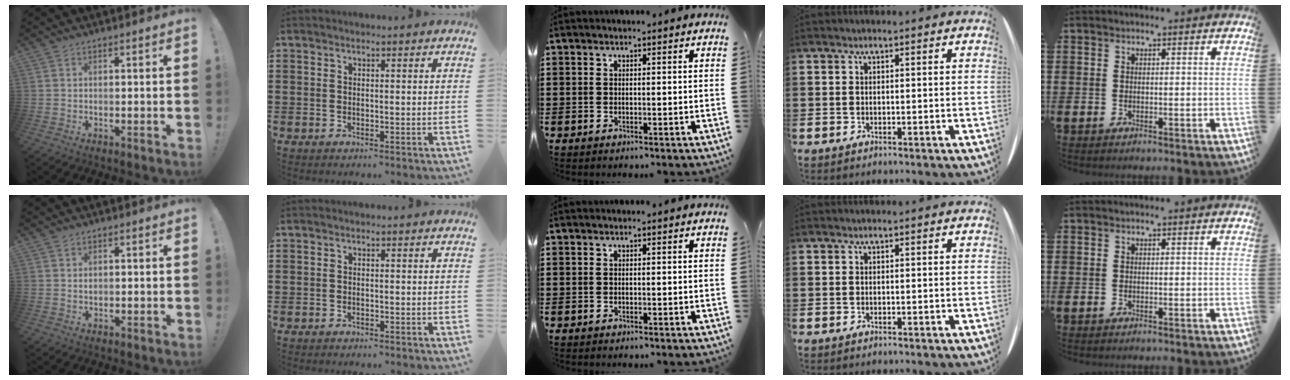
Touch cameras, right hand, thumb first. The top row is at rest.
{"thumb": {"total": 0.7, "force": [0.4, 0.6, 0.2], "torque": [0.004, -0.001, 0.005]}, "index": {"total": 0.7, "force": [-0.6, 0.3, 0.1], "torque": [-0.004, -0.001, -0.012]}}